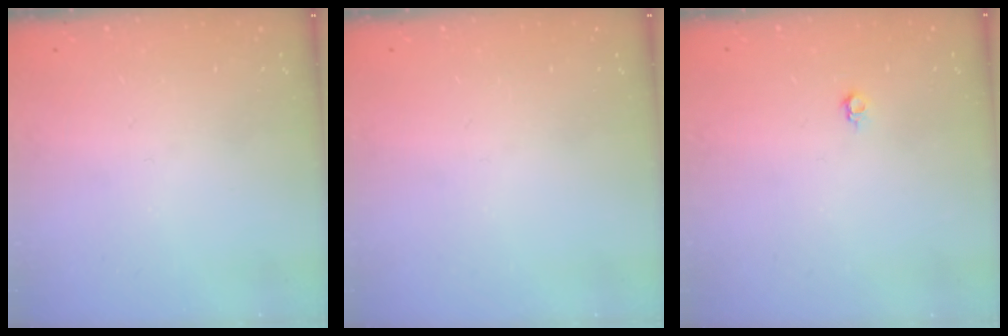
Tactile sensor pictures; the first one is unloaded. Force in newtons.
{"total": 0.0}
{"total": 4.0, "press": 4.0, "slide": 0.6}